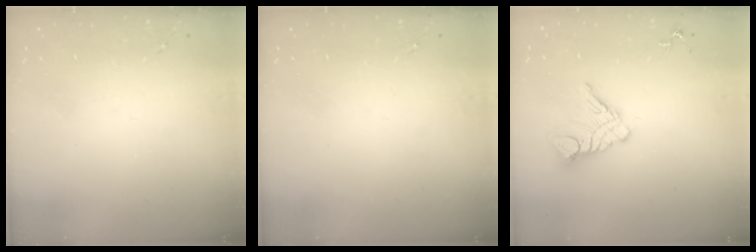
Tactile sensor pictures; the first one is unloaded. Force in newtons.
{"total": 0.0}
{"total": 11.5, "press": 11.4, "slide": 0.8}